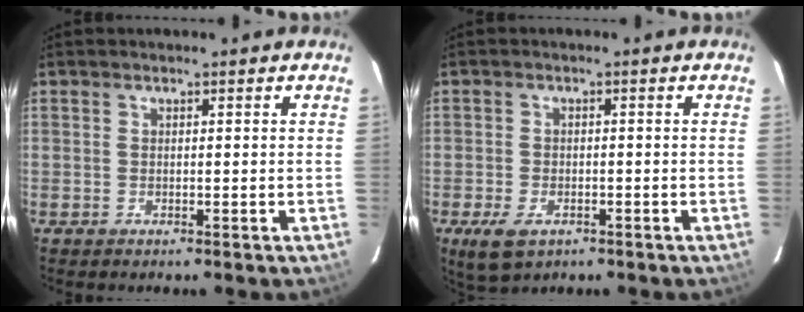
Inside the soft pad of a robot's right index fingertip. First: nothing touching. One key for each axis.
{"total": 5.7, "fx": -3.1, "fy": 3.3, "fz": 3.5, "tx": -0.083, "ty": -0.016, "tz": -0.051}